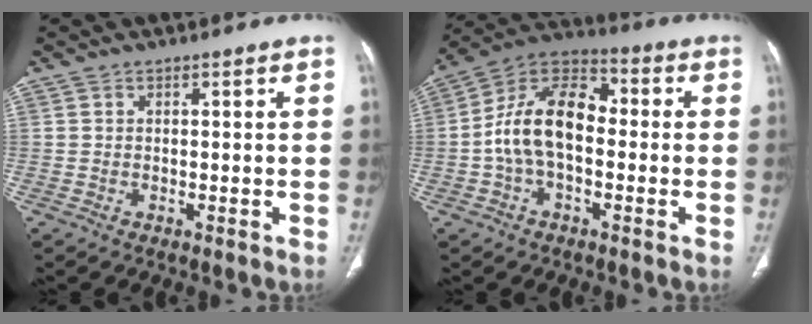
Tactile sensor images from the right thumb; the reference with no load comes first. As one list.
[{"total": 14.0, "force": [-1.1, 8.6, 11.1], "torque": [-0.189, 0.043, -0.030]}]